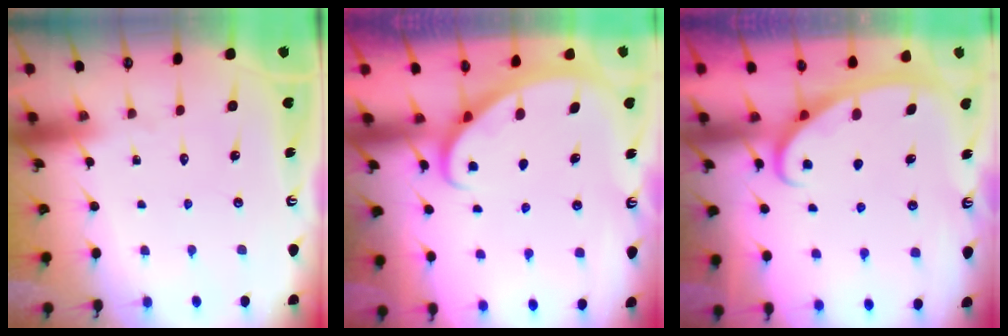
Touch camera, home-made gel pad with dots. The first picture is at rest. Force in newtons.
{"total": 2.6, "press": 2.6, "slide": 0.1}
{"total": 2.8, "press": 2.8, "slide": 0.4}